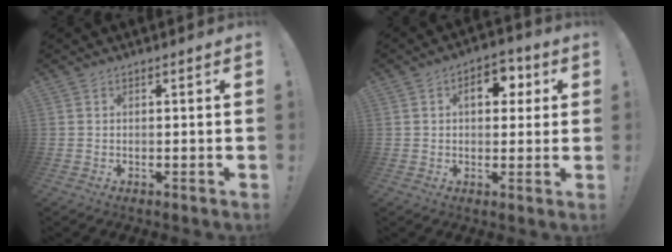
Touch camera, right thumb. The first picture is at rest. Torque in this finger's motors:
{"motor_torque": [0.69, 1.87, 0.82, 0.20, 0.04]}